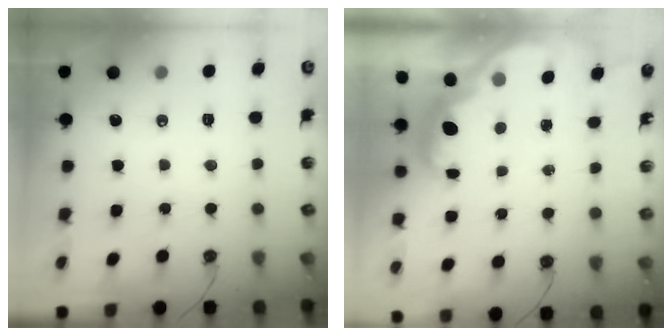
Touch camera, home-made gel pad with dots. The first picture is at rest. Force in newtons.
{"total": 2.7, "press": 2.7, "slide": 0.7}